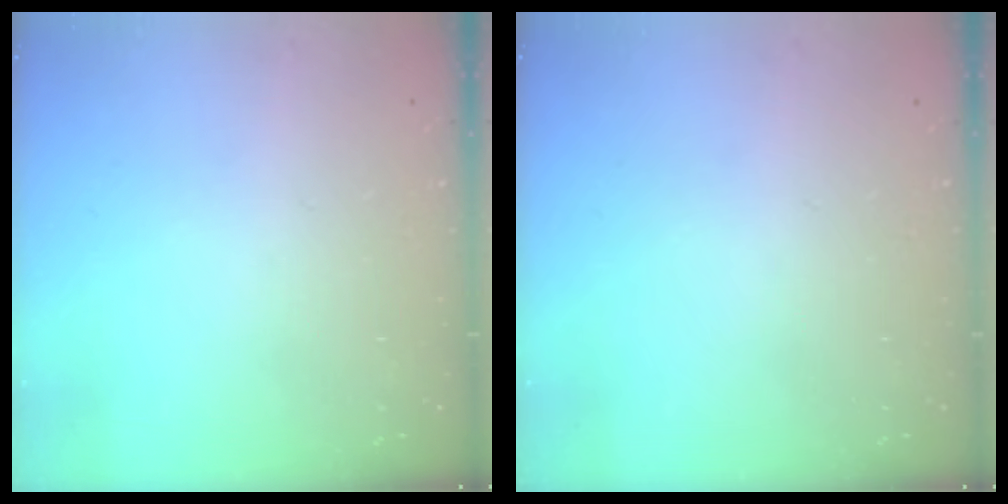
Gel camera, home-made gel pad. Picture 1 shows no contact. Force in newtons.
{"total": 0.0}